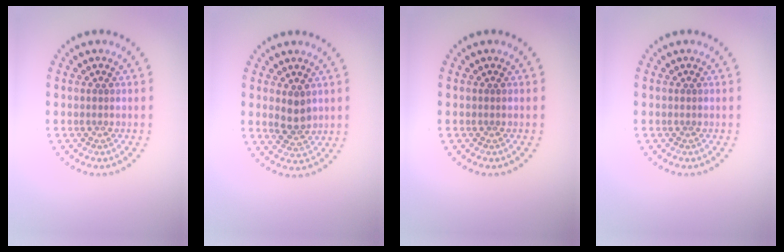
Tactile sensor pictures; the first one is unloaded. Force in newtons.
{"total": 2.4, "press": 2.3, "slide": 0.5}
{"total": 0.0}
{"total": 0.0}